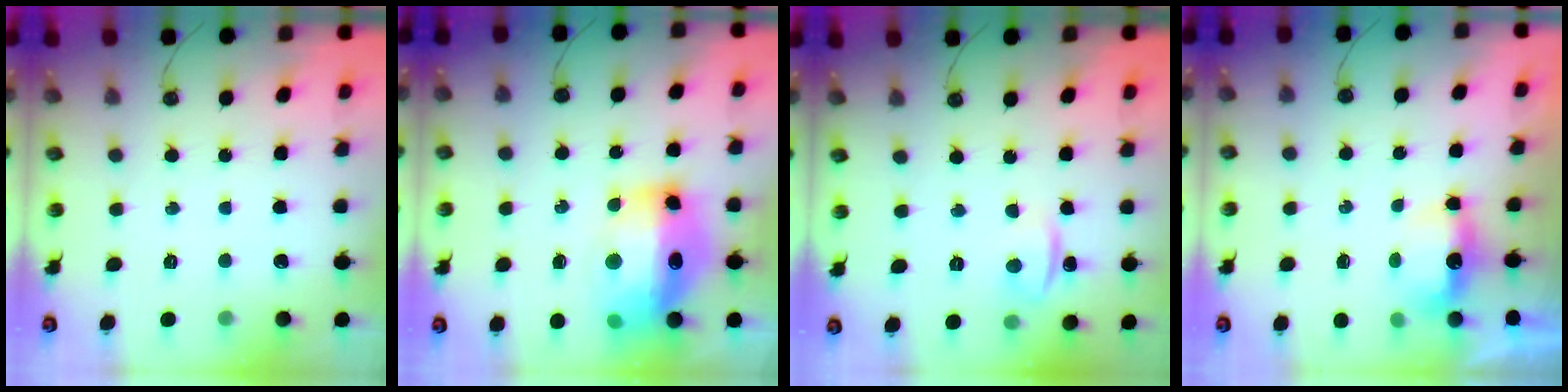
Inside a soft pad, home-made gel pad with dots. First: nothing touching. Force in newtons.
{"total": 20.4, "press": 20.3, "slide": 2.3}
{"total": 1.5, "press": 1.3, "slide": 0.7}
{"total": 4.8, "press": 4.6, "slide": 1.3}